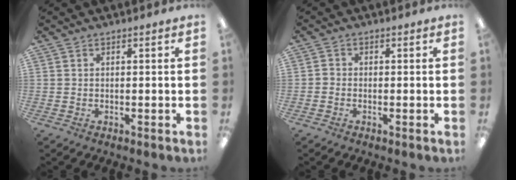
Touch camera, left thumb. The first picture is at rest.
{"total": 1.2, "force": [-1.0, 0.7, 0.2], "torque": [-0.003, 0.001, -0.019]}